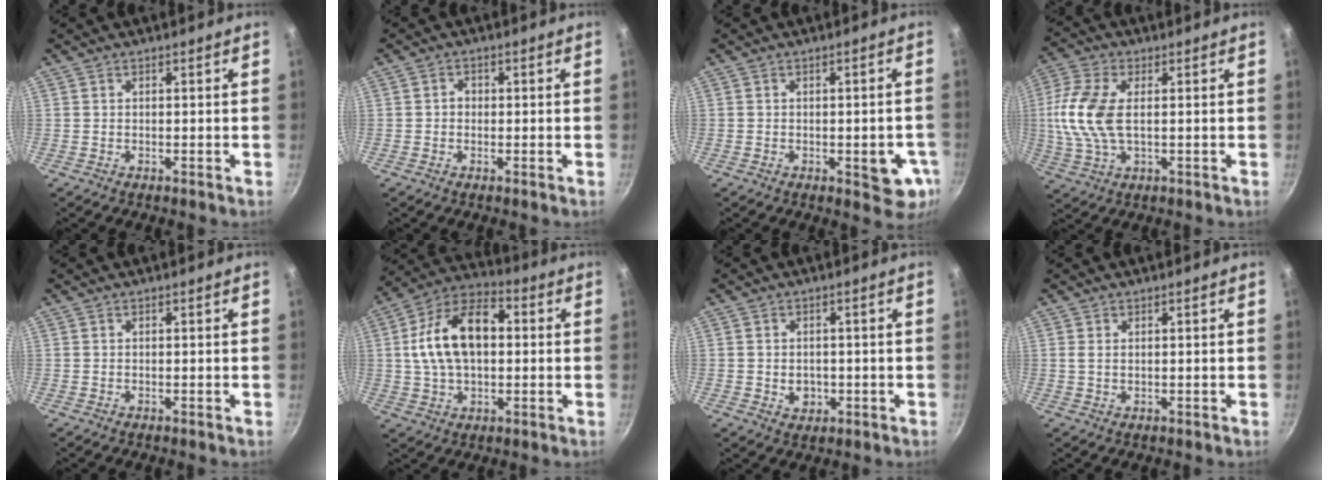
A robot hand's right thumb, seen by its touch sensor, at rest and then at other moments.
{"total": 1.6, "force": [-0.1, 1.4, 0.8], "torque": [-0.007, 0.006, -0.006]}
{"total": 7.4, "force": [-1.9, 3.3, 6.3], "torque": [-0.052, 0.001, -0.023]}
{"total": 11.3, "force": [0.8, 5.9, 9.6], "torque": [-0.205, 0.009, 0.009]}
{"total": 0.0}
{"total": 16.3, "force": [1.7, 10.1, 12.7], "torque": [-0.203, 0.029, 0.015]}
{"total": 3.6, "force": [-0.6, 3.0, 1.9], "torque": [-0.017, 0.004, -0.003]}
{"total": 0.9, "force": [0.5, 0.4, 0.7], "torque": [-0.015, 0.000, 0.010]}